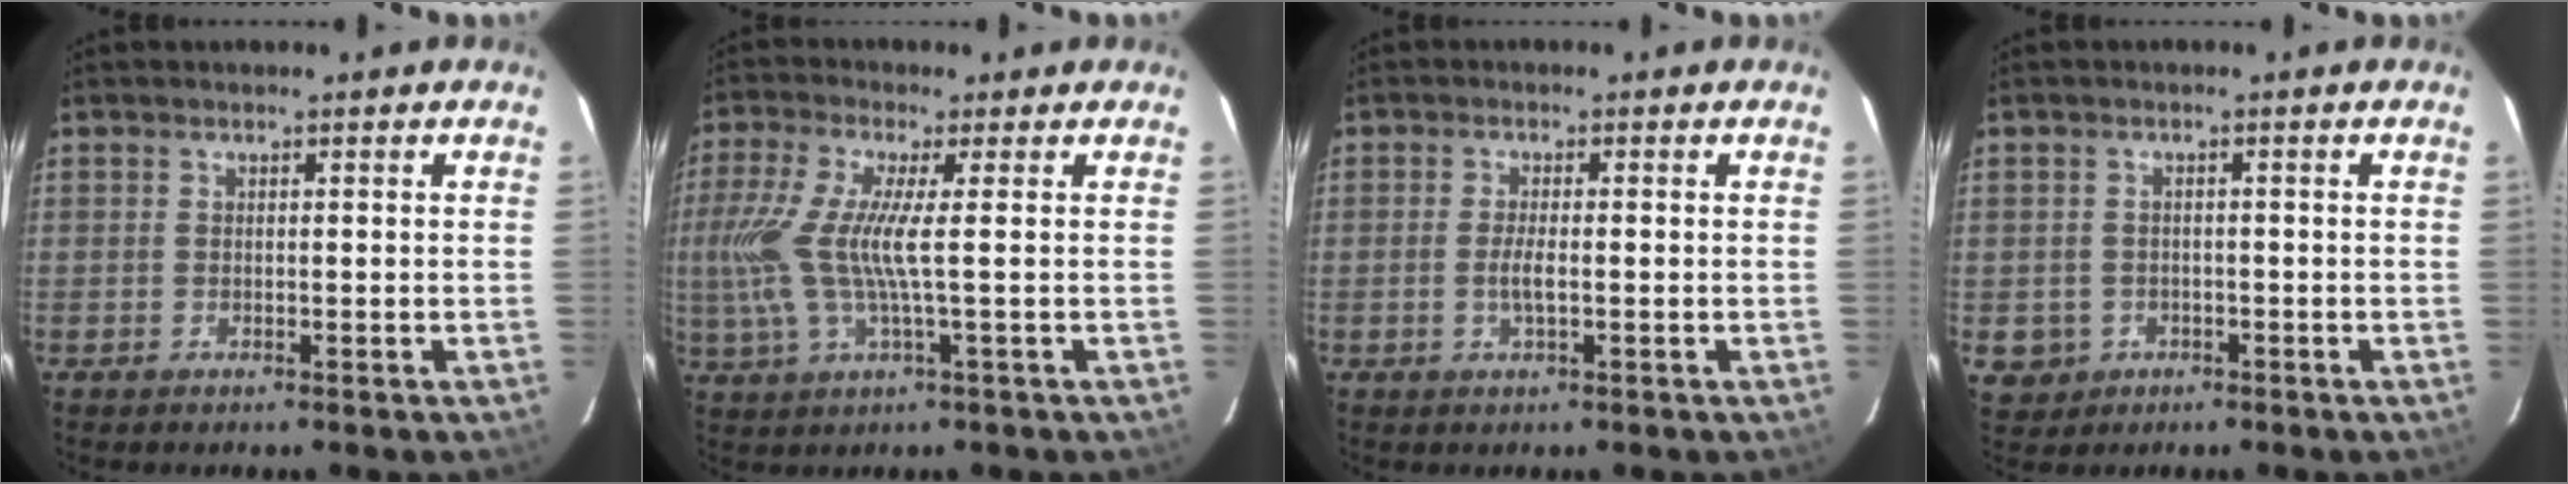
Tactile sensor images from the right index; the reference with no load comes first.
{"total": 10.3, "force": [0.0, 0.2, 10.3], "torque": [-0.213, -0.006, 0.002]}
{"total": 2.5, "force": [-0.5, 0.5, 2.4], "torque": [-0.048, -0.005, -0.009]}
{"total": 4.7, "force": [-1.2, 4.5, 0.9], "torque": [-0.026, 0.008, -0.006]}